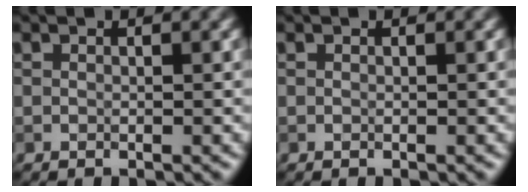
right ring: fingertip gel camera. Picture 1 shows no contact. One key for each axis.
{"total": 0.0}